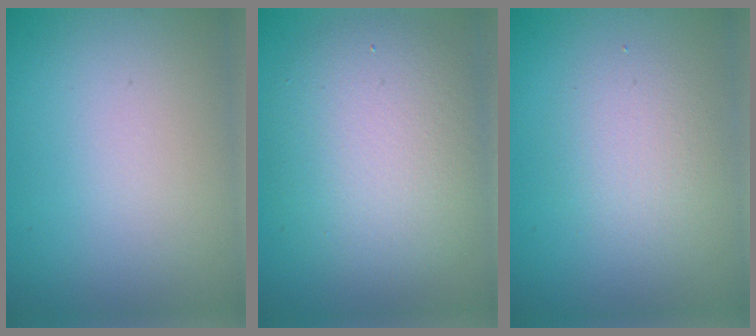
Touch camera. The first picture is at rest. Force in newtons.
{"total": 7.2, "press": 7.2, "slide": 0.3}
{"total": 2.4, "press": 2.4, "slide": 0.0}